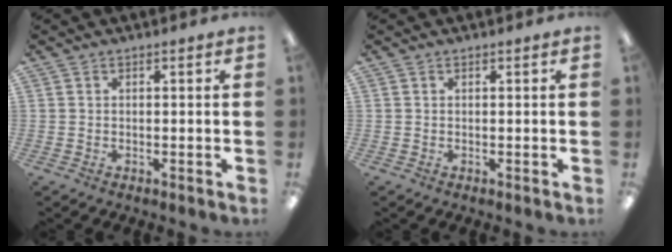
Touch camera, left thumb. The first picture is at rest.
{"total": 0.0}